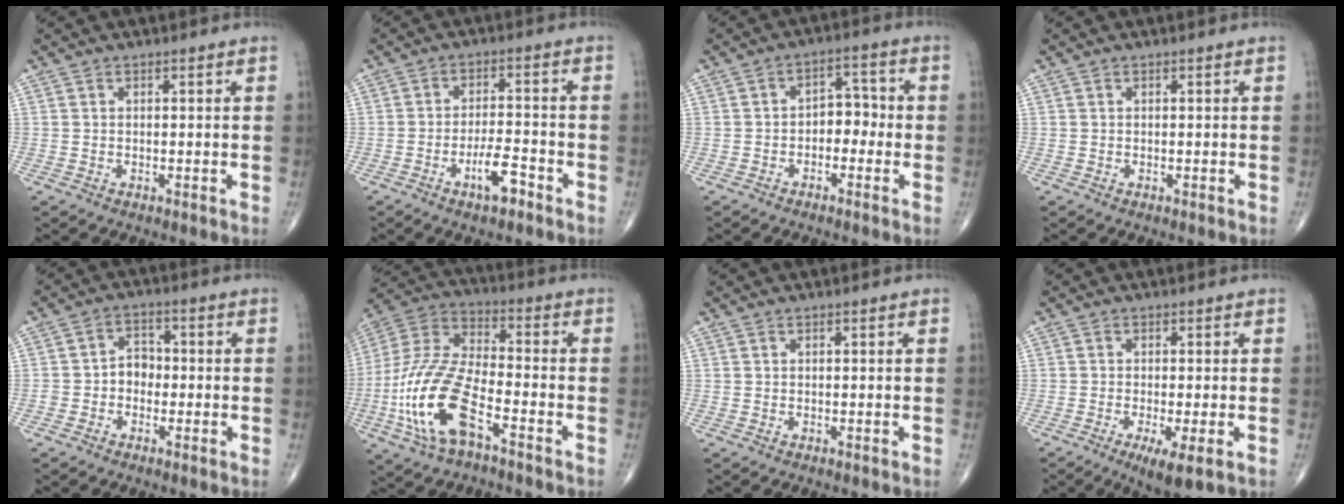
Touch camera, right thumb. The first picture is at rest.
{"total": 5.9, "force": [-3.4, 1.8, 4.4], "torque": [-0.076, 0.023, -0.056]}
{"total": 5.1, "force": [-1.3, 3.5, 3.5], "torque": [-0.026, 0.027, -0.032]}
{"total": 0.0}
{"total": 4.4, "force": [-1.0, 3.6, 2.3], "torque": [-0.014, 0.023, -0.028]}
{"total": 18.2, "force": [-7.2, 7.6, 14.9], "torque": [-0.323, 0.031, -0.136]}
{"total": 0.0}
{"total": 5.8, "force": [-2.3, 1.1, 5.2], "torque": [-0.092, -0.017, -0.040]}